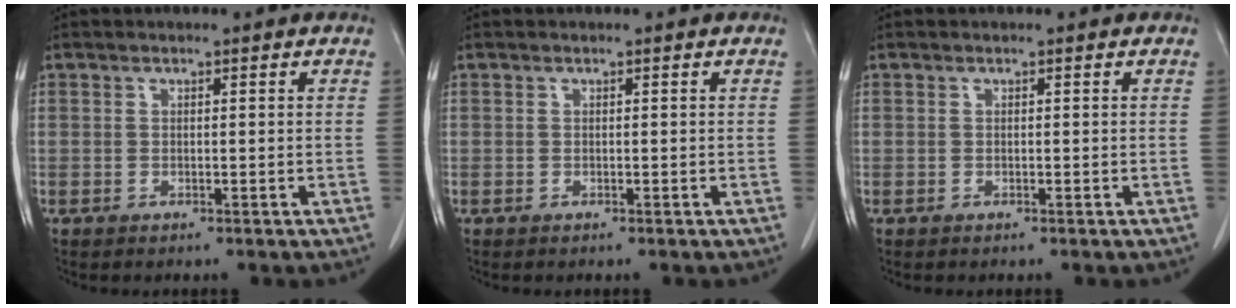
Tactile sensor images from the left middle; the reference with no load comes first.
{"total": 0.0}
{"total": 0.0}